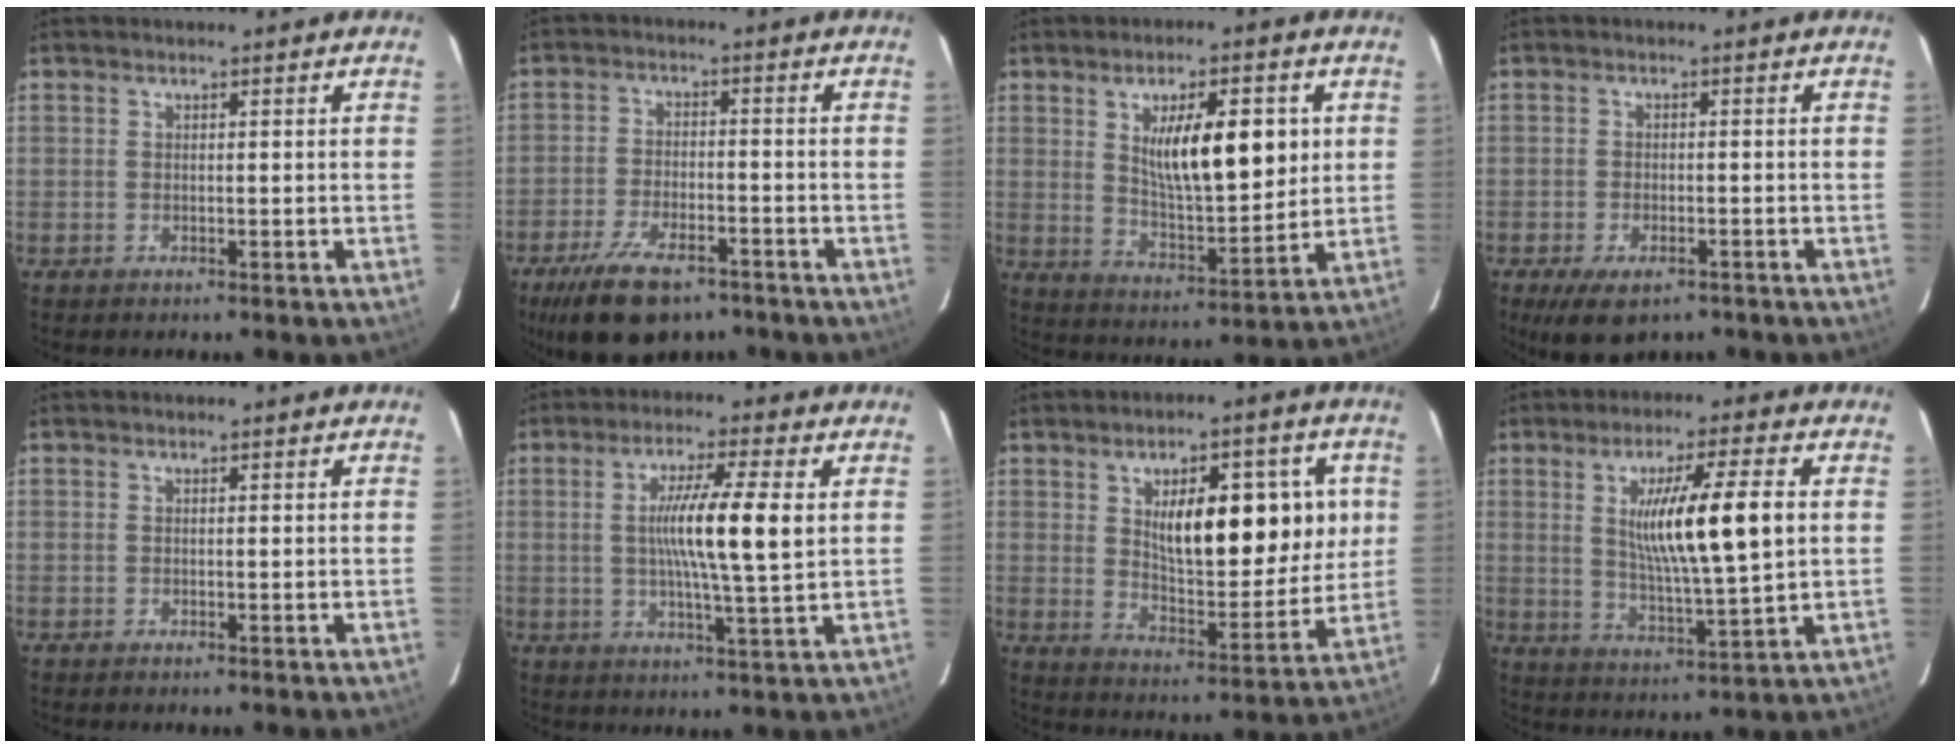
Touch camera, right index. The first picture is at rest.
{"total": 11.2, "force": [-8.0, 4.1, 6.6], "torque": [-0.123, -0.012, -0.134]}
{"total": 12.8, "force": [3.4, 3.7, 11.8], "torque": [-0.193, 0.000, 0.063]}
{"total": 7.0, "force": [-4.9, 3.1, 3.8], "torque": [-0.065, -0.005, -0.075]}
{"total": 0.0}
{"total": 10.5, "force": [1.5, -0.1, 10.4], "torque": [-0.184, 0.001, 0.023]}
{"total": 15.9, "force": [4.0, 6.3, 14.1], "torque": [-0.197, 0.017, 0.072]}
{"total": 13.2, "force": [2.3, 0.7, 13.0], "torque": [-0.223, -0.005, 0.042]}